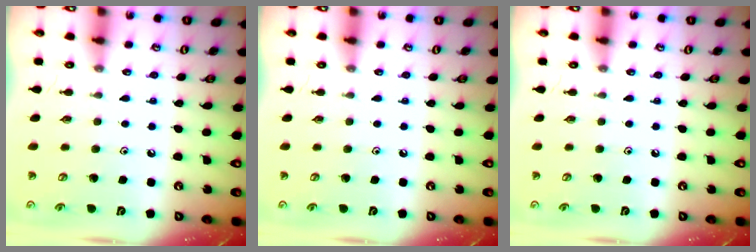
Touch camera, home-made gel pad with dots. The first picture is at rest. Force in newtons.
{"total": 0.0}
{"total": 0.0}